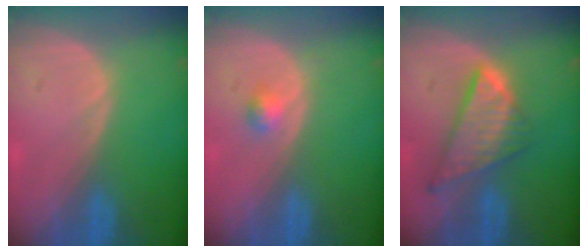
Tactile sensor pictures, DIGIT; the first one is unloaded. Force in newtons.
{"total": 1.8, "press": 1.6, "slide": 0.9}
{"total": 8.7, "press": 7.4, "slide": 4.5}